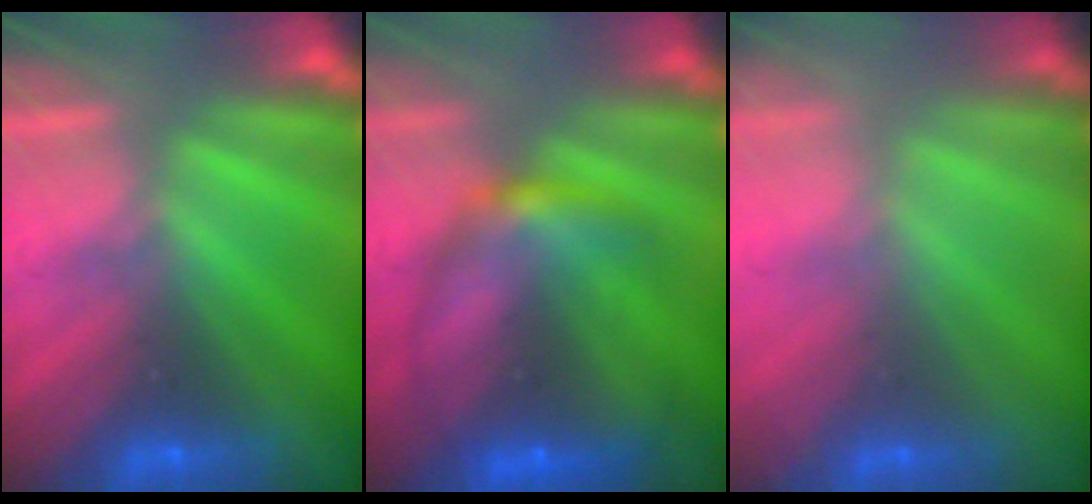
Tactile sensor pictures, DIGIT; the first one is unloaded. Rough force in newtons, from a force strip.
{"total": 6.9}
{"total": 1.5}